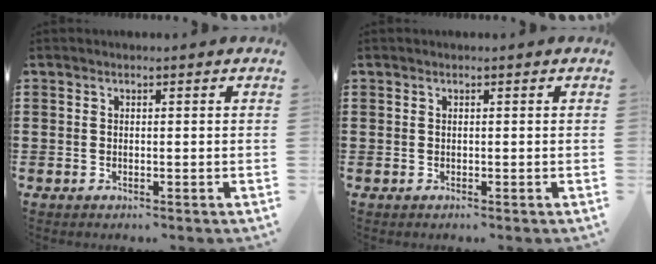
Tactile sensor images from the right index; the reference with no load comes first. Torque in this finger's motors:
{"motor_torque": [-0.77, 0.85, -1.05, -0.21]}